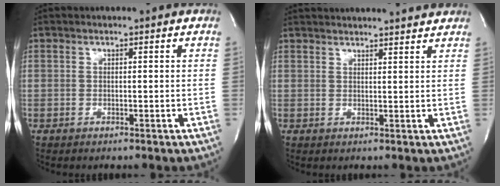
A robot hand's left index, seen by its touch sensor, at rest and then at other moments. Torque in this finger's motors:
{"motor_torque": [-0.16, 0.00, 0.35, 0.07]}